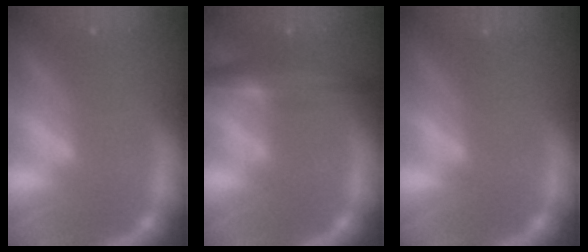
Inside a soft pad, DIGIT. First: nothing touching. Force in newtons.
{"total": 5.0}
{"total": 0.0}